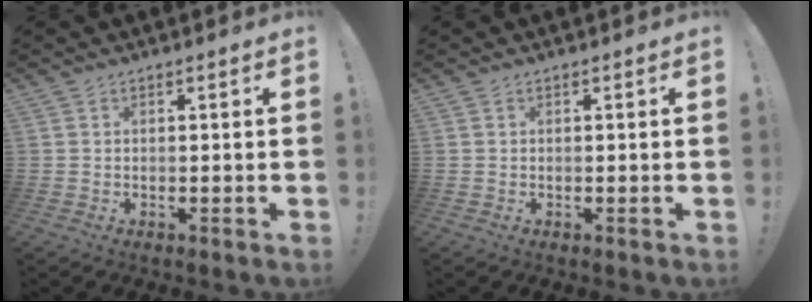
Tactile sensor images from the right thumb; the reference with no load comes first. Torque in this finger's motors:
{"motor_torque": [0.00, 0.00, -0.12, 0.15, 0.00]}